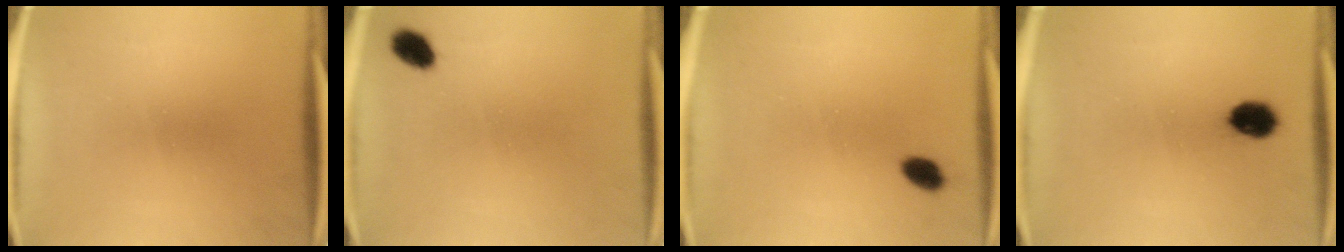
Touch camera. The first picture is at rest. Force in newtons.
{"total": 3.6}
{"total": 2.9}
{"total": 5.0}